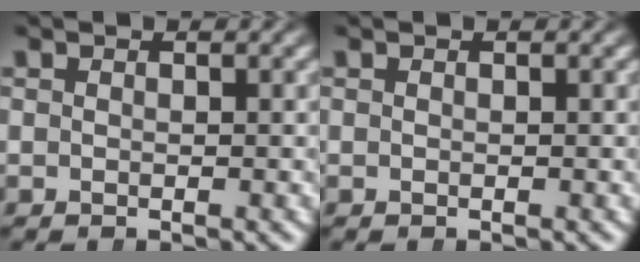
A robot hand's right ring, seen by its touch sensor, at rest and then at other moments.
{"total": 0.0}